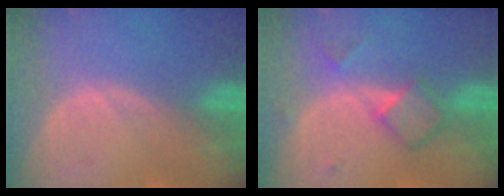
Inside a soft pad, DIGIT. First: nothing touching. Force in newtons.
{"total": 4.8, "press": 4.6, "slide": 1.3}